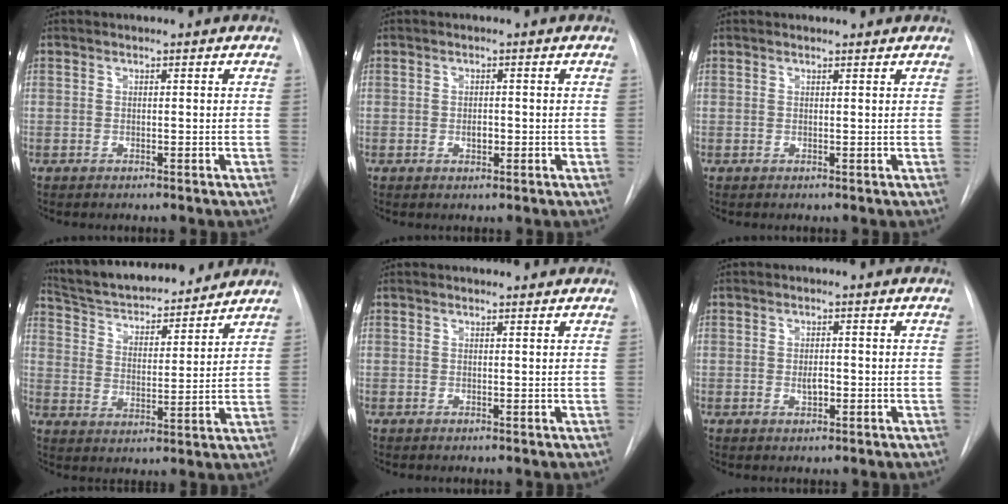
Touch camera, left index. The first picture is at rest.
{"total": 1.4, "force": [-0.5, 0.8, 1.1], "torque": [-0.018, -0.003, -0.007]}
{"total": 1.6, "force": [1.6, 0.3, 0.2], "torque": [-0.009, 0.005, 0.018]}
{"total": 17.9, "force": [16.4, 3.7, 6.2], "torque": [-0.101, 0.006, 0.255]}
{"total": 1.9, "force": [1.8, 0.4, 0.3], "torque": [-0.009, 0.004, 0.019]}
{"total": 1.7, "force": [-0.6, 0.6, 1.5], "torque": [-0.029, -0.005, -0.008]}